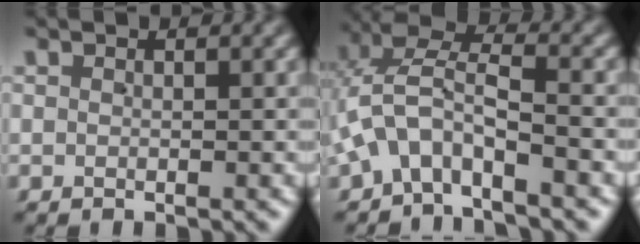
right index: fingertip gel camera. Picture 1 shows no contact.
{"total": 5.3, "force": [0.2, 4.0, 3.5], "torque": [-0.075, -0.003, -0.003]}